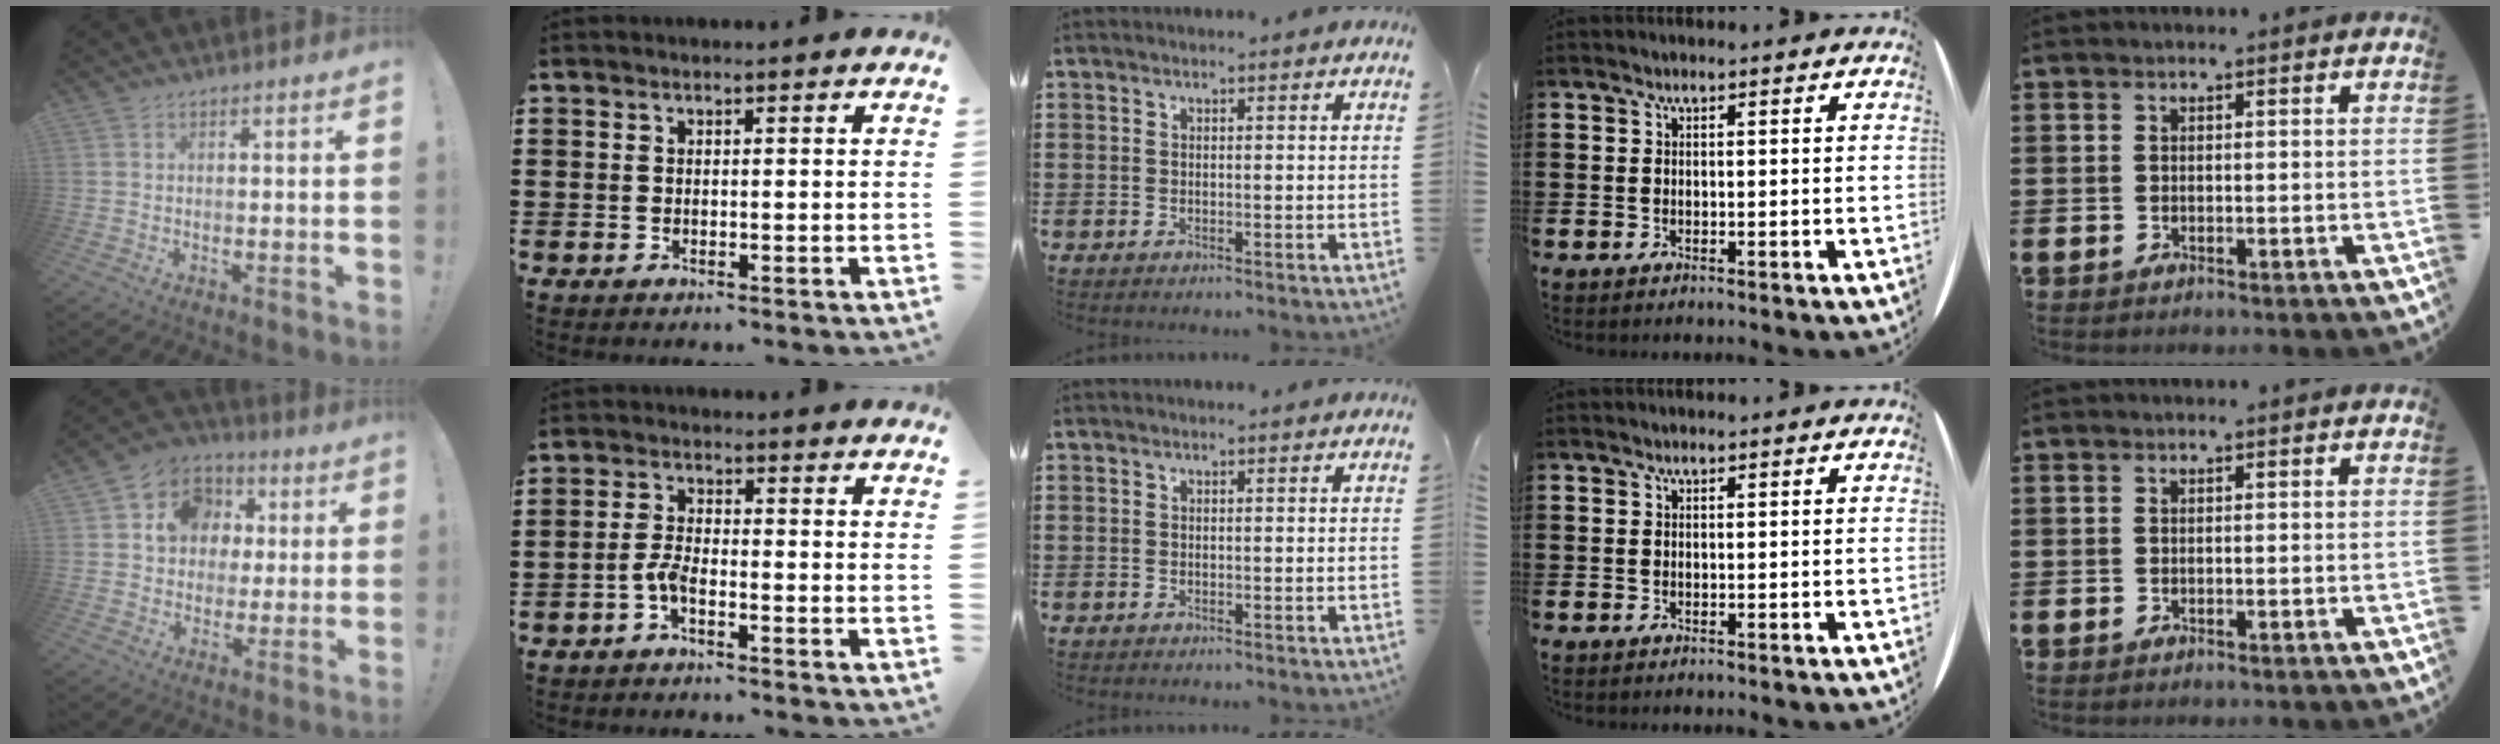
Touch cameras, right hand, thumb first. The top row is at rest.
{"thumb": {"total": 11.9, "force": [2.7, 10.7, 4.5], "torque": [-0.065, -0.004, 0.060]}, "index": {"total": 3.3, "force": [-1.8, 0.8, 2.6], "torque": [-0.069, -0.007, -0.039]}}